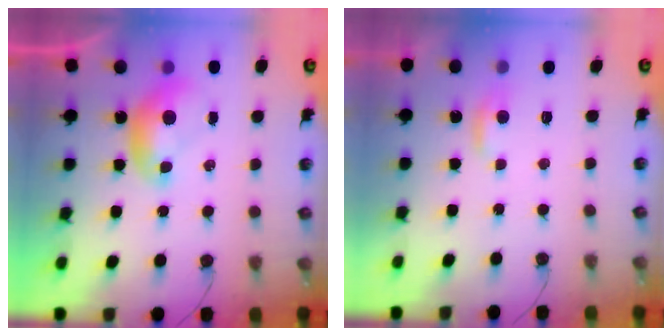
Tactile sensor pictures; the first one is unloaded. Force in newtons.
{"total": 2.2, "press": 2.2, "slide": 0.3}